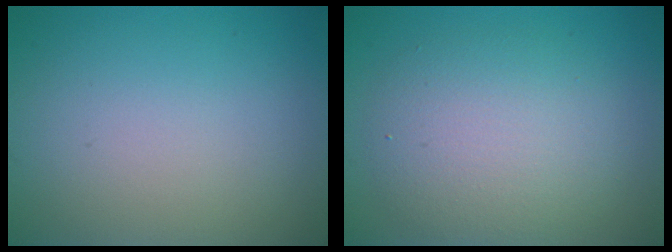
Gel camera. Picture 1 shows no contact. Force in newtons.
{"total": 5.4, "press": 5.4, "slide": 0.1}